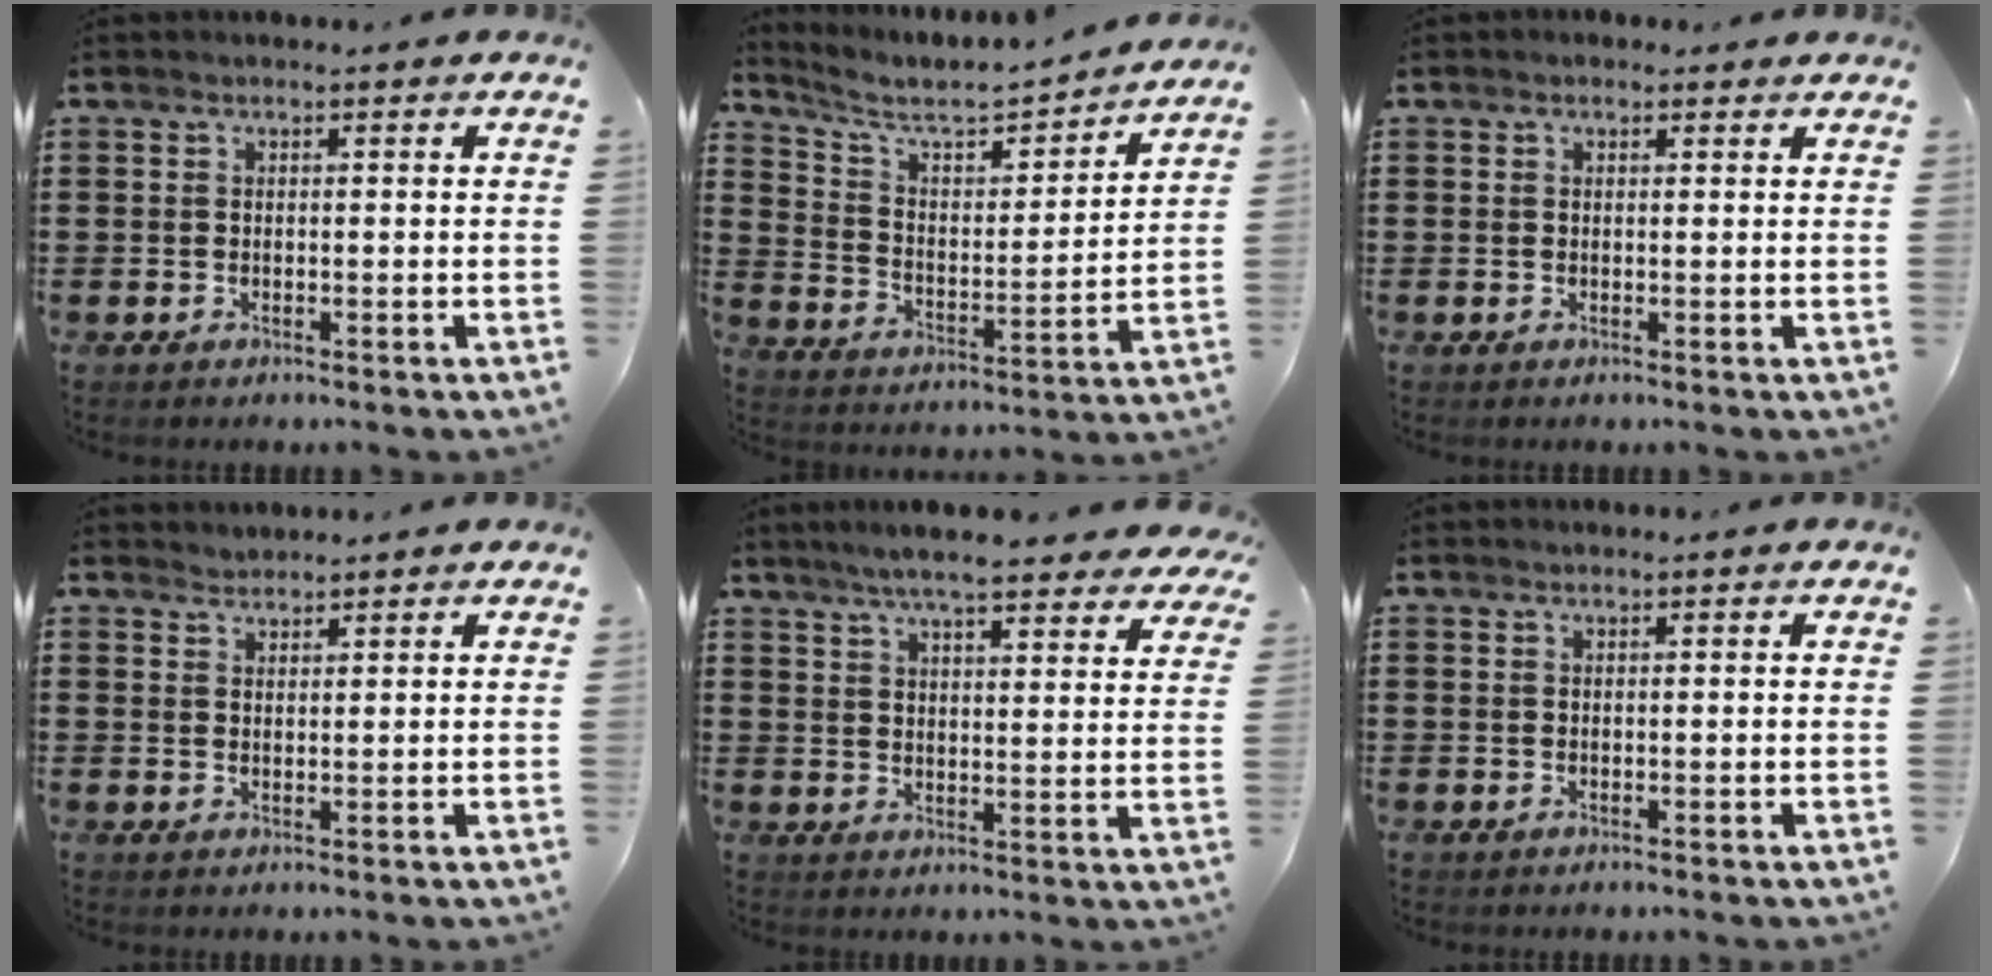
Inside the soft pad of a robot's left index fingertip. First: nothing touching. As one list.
[{"total": 5.4, "force": [4.8, 1.4, 2.1], "torque": [-0.069, -0.037, 0.073]}, {"total": 0.6, "force": [0.3, 0.5, 0.3], "torque": [-0.007, 0.005, 0.006]}, {"total": 1.4, "force": [1.4, 0.1, -0.3], "torque": [0.002, 0.002, 0.028]}, {"total": 6.8, "force": [6.0, 0.3, 3.1], "torque": [-0.071, -0.021, 0.105]}, {"total": 0.0}]